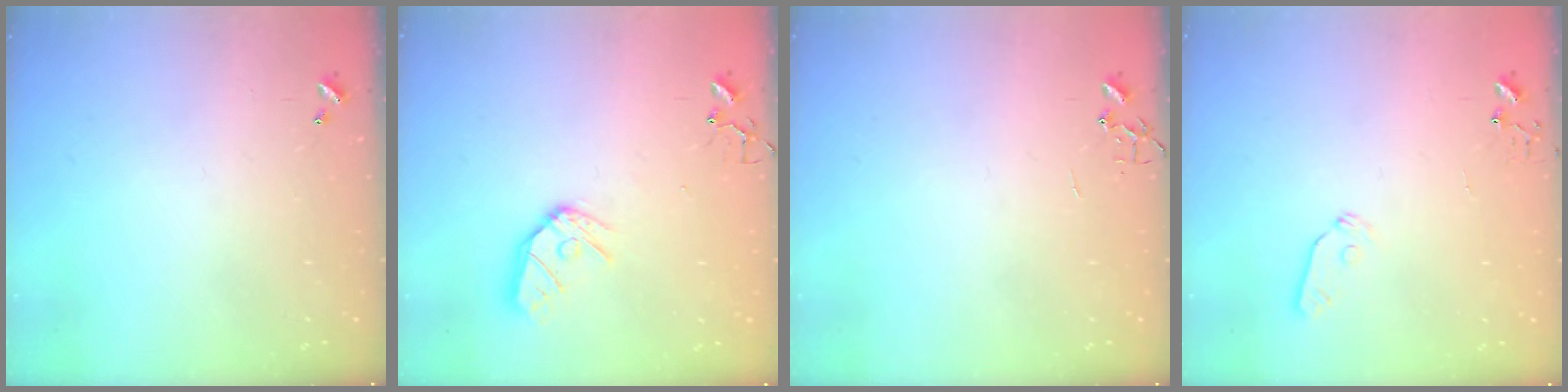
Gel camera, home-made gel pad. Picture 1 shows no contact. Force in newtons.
{"total": 11.0, "press": 11.0, "slide": 1.3}
{"total": 0.0}
{"total": 6.0, "press": 5.9, "slide": 0.9}